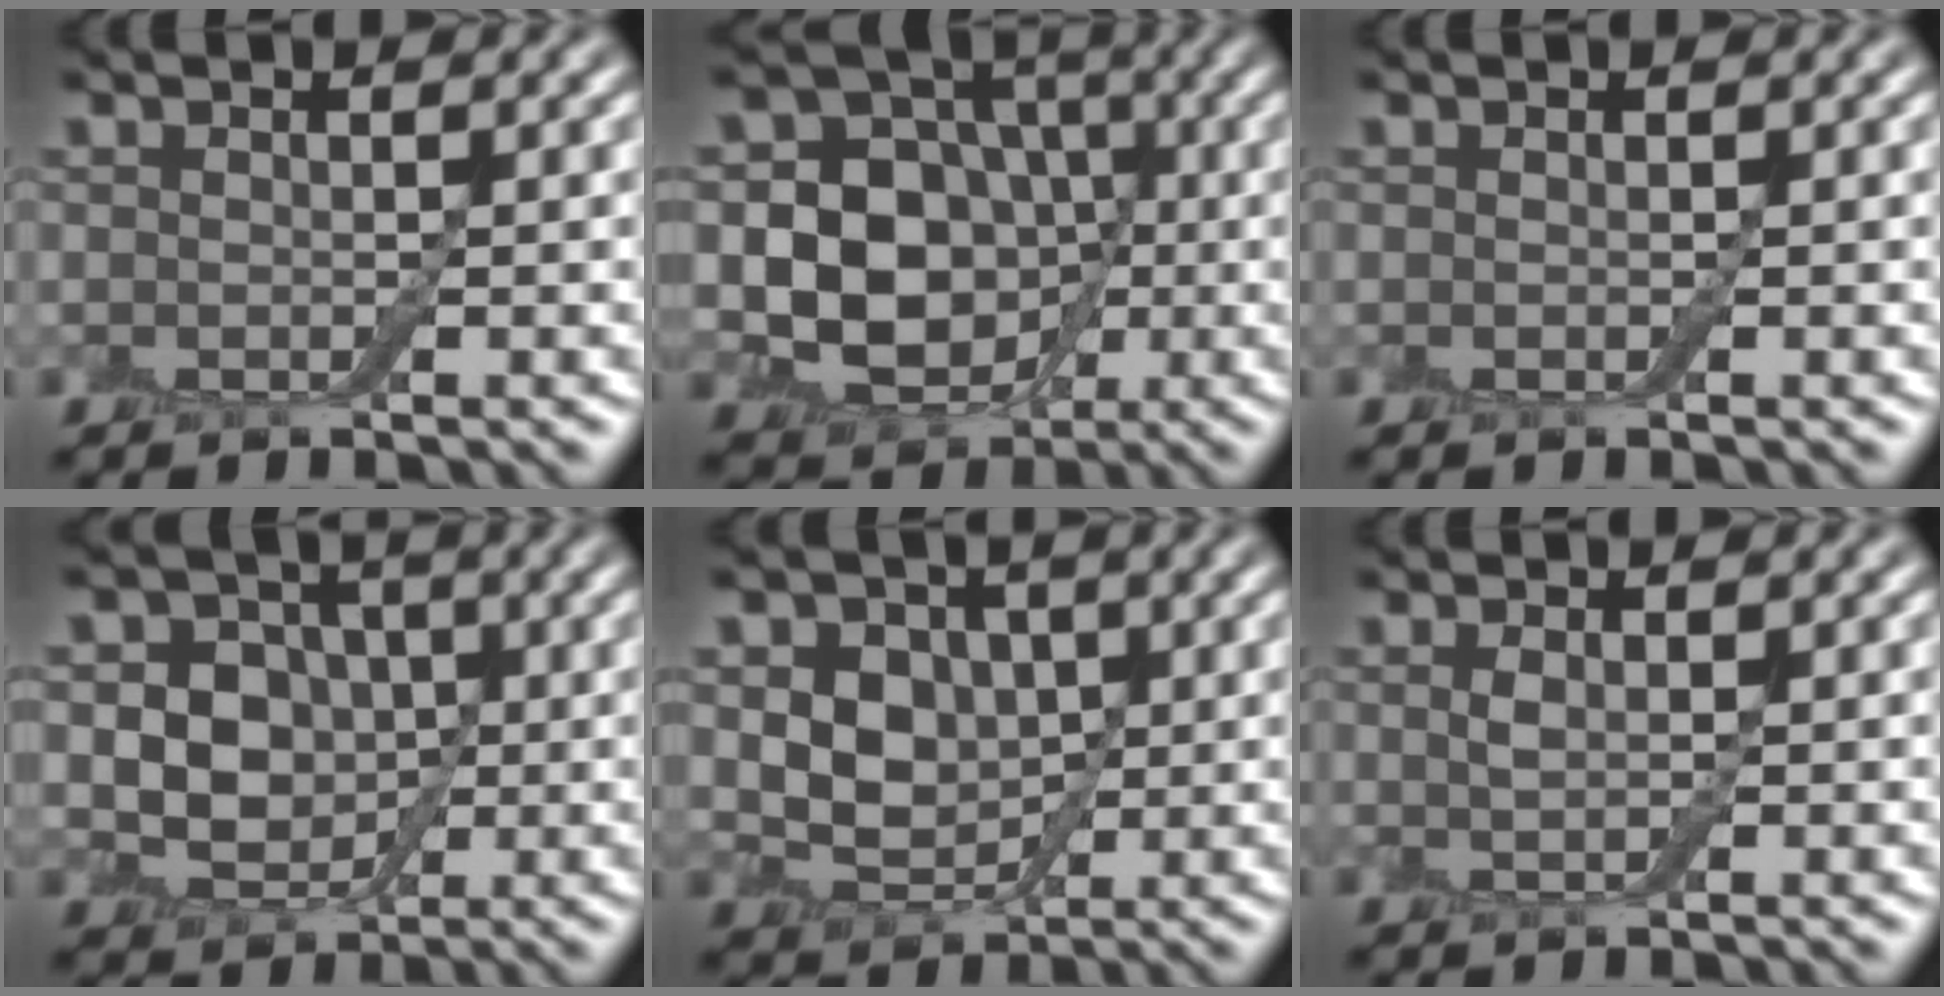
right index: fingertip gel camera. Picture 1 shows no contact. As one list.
[{"total": 8.4, "force": [-0.6, 7.0, 4.5], "torque": [-0.067, -0.005, -0.028]}, {"total": 0.0}, {"total": 5.9, "force": [0.4, 5.1, 3.0], "torque": [-0.032, 0.011, -0.010]}, {"total": 5.1, "force": [0.9, 4.0, 2.9], "torque": [-0.049, -0.001, 0.004]}, {"total": 0.8, "force": [0.4, 0.1, 0.7], "torque": [-0.021, 0.002, 0.010]}]